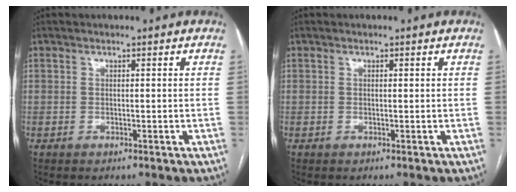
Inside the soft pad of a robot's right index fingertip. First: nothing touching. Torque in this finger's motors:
{"motor_torque": [0.07, 0.11, -0.02, 0.00]}